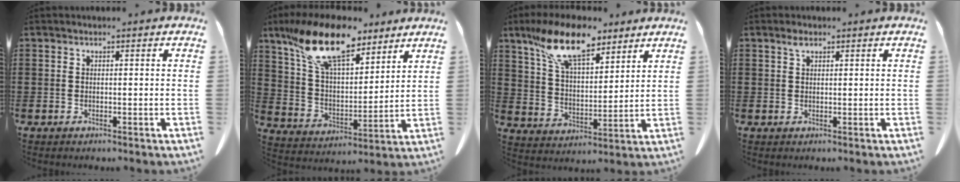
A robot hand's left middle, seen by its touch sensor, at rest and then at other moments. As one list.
[{"total": 15.2, "force": [10.6, 5.6, 9.4], "torque": [-0.211, -0.033, 0.190]}, {"total": 12.5, "force": [8.8, 4.5, 7.6], "torque": [-0.162, -0.018, 0.163]}, {"total": 1.4, "force": [0.8, 0.6, 1.0], "torque": [-0.022, 0.001, 0.015]}]